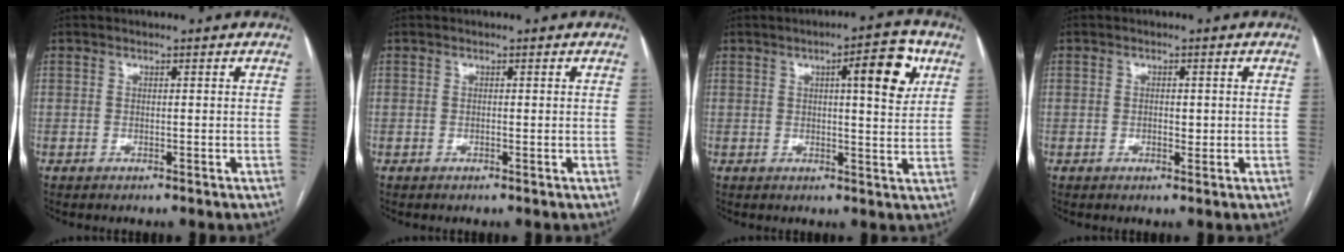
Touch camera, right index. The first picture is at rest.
{"total": 0.0}
{"total": 8.4, "force": [3.3, 1.6, 7.6], "torque": [-0.101, 0.007, 0.039]}
{"total": 1.6, "force": [0.0, 0.9, 1.4], "torque": [-0.021, 0.003, 0.002]}